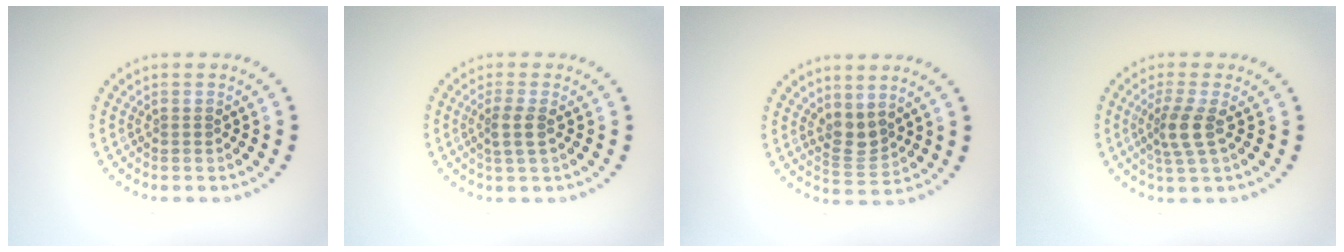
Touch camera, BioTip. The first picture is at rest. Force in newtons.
{"total": 1.8, "press": 1.5, "slide": 1.0}
{"total": 2.2, "press": 1.8, "slide": 1.2}
{"total": 2.8, "press": 2.1, "slide": 1.8}